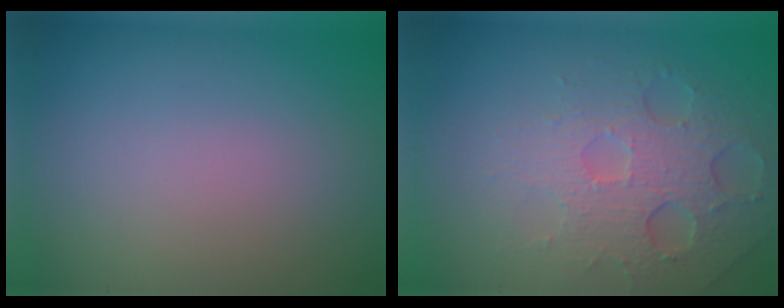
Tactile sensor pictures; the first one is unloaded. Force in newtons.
{"total": 4.8, "press": 4.0, "slide": 2.5}